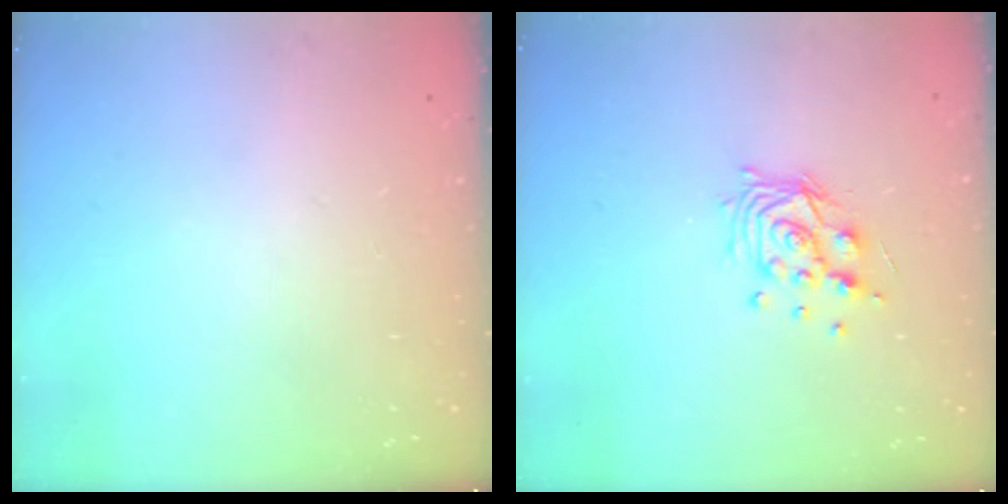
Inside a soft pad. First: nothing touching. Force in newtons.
{"total": 10.5, "press": 10.5, "slide": 0.6}